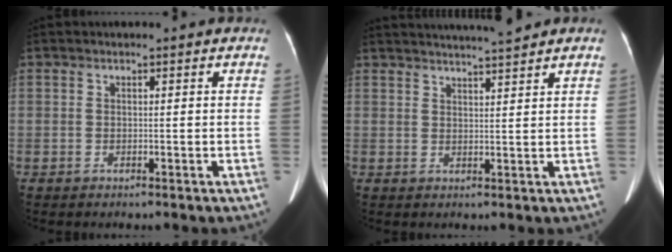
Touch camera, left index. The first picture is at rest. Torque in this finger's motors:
{"motor_torque": [-0.44, -0.58, -0.08, 0.01]}